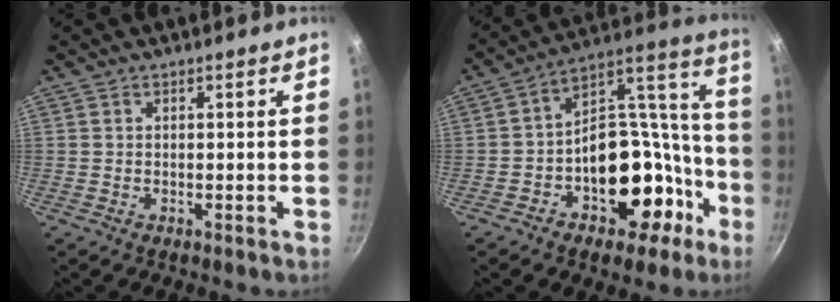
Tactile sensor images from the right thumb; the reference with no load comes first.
{"total": 20.6, "force": [-7.9, 13.6, 13.2], "torque": [-0.135, 0.105, -0.109]}